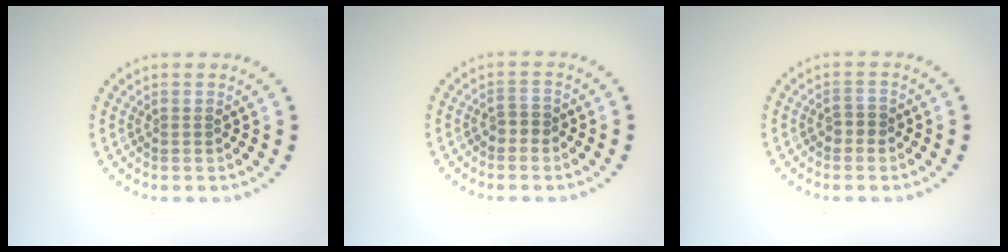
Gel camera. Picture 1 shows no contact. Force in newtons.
{"total": 1.1, "press": 1.0, "slide": 0.5}
{"total": 1.1, "press": 1.0, "slide": 0.4}